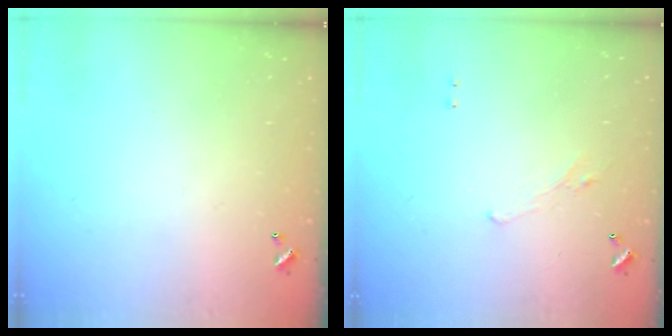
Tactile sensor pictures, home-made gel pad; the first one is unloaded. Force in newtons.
{"total": 1.2, "press": 0.9, "slide": 0.8}